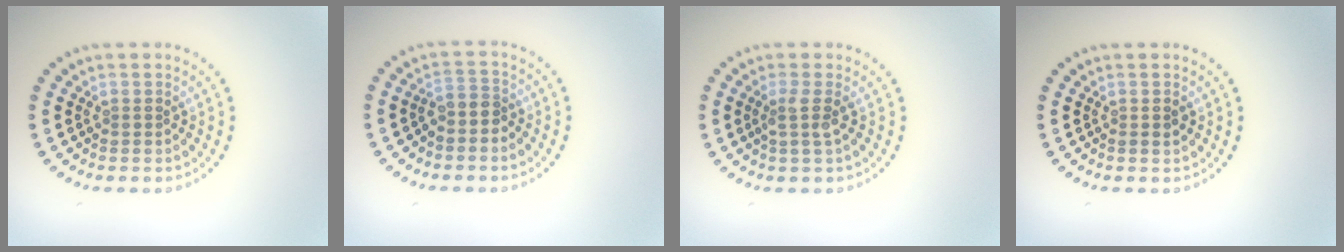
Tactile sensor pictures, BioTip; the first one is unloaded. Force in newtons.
{"total": 2.0, "press": 1.7, "slide": 1.0}
{"total": 1.8, "press": 1.4, "slide": 1.2}
{"total": 0.9, "press": 0.9, "slide": 0.2}